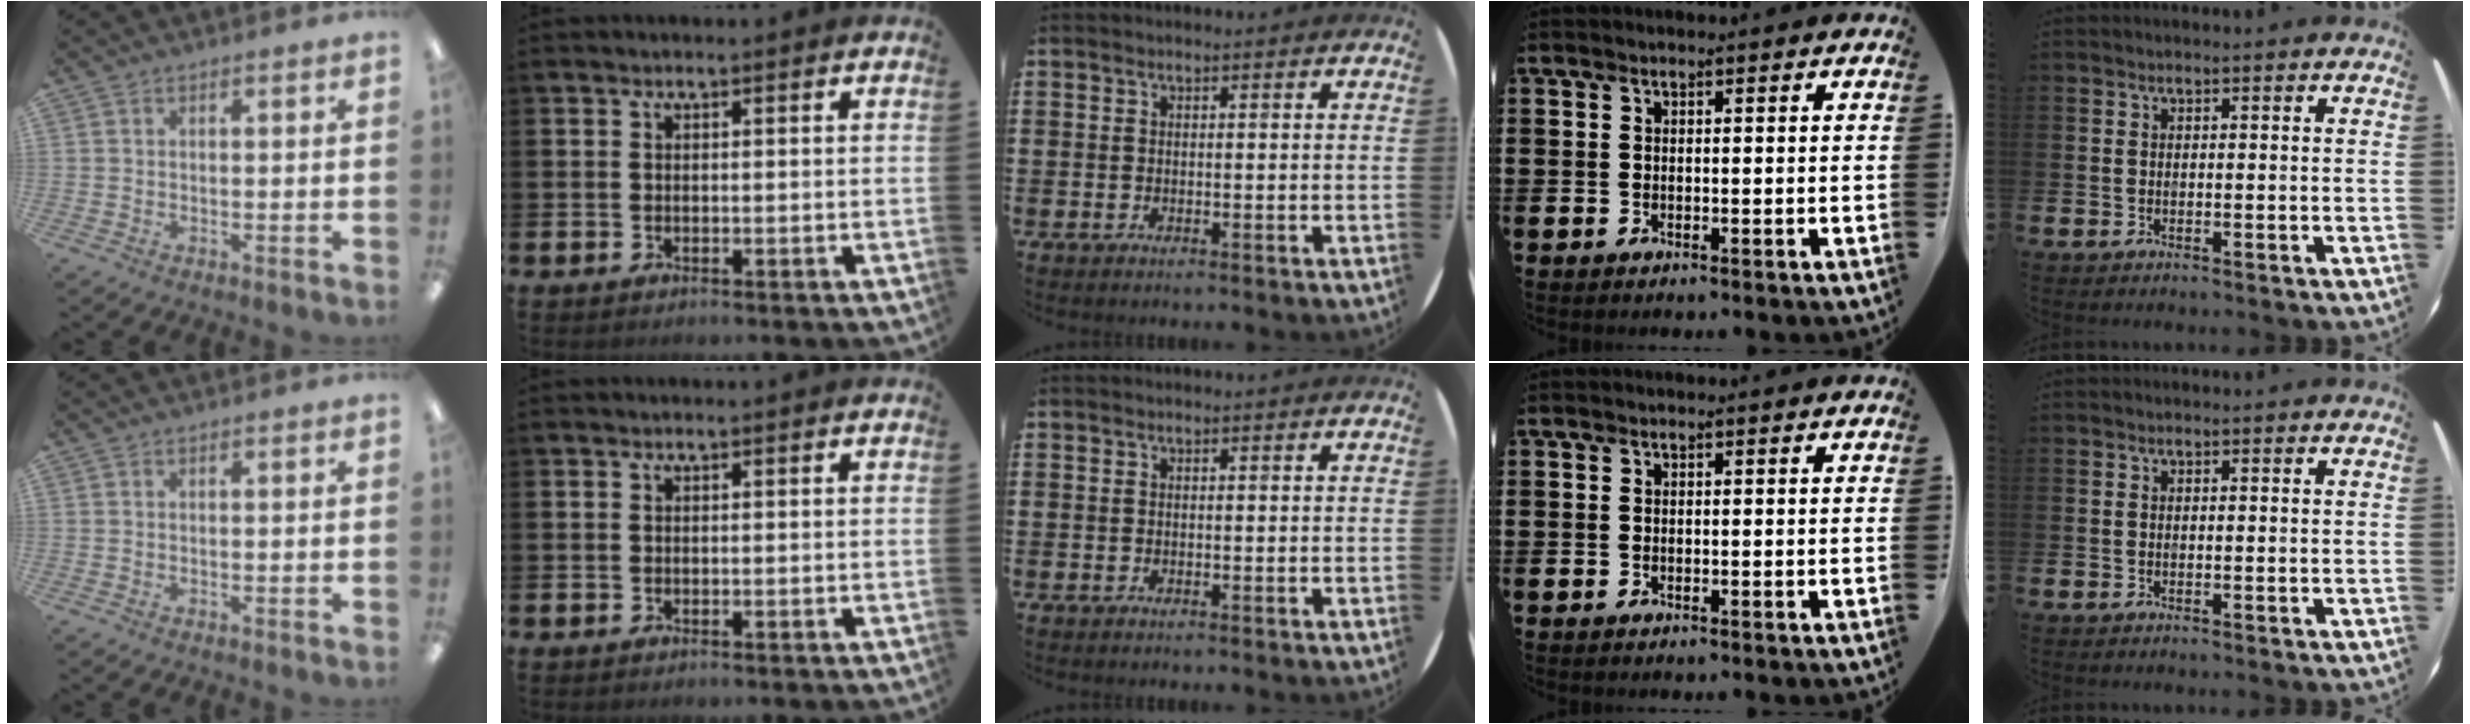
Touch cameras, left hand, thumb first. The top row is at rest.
{}